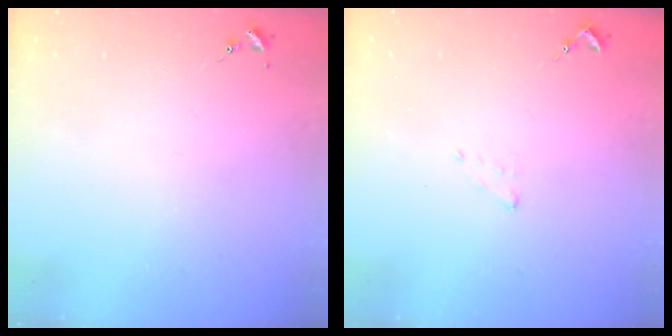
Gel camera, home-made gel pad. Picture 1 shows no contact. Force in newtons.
{"total": 4.1, "press": 4.1, "slide": 0.5}